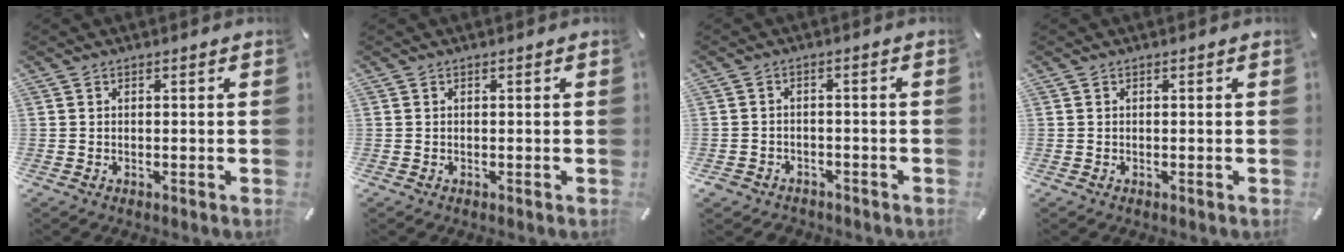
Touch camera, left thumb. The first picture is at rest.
{"total": 0.0}
{"total": 2.9, "force": [-2.2, 1.9, 0.4], "torque": [-0.013, 0.011, -0.047]}
{"total": 0.0}